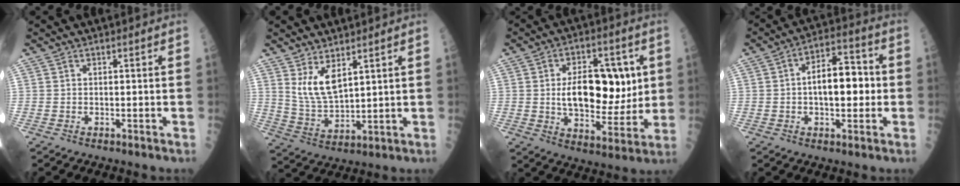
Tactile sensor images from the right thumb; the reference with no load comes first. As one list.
[{"total": 7.3, "force": [3.9, 2.8, 5.4], "torque": [-0.100, -0.037, 0.089]}, {"total": 16.9, "force": [2.3, 9.2, 14.0], "torque": [-0.169, -0.010, 0.043]}, {"total": 11.7, "force": [0.0, 5.9, 10.1], "torque": [-0.128, 0.025, -0.005]}]